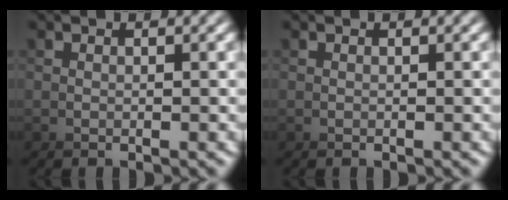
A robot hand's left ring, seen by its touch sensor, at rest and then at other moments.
{"total": 0.0}